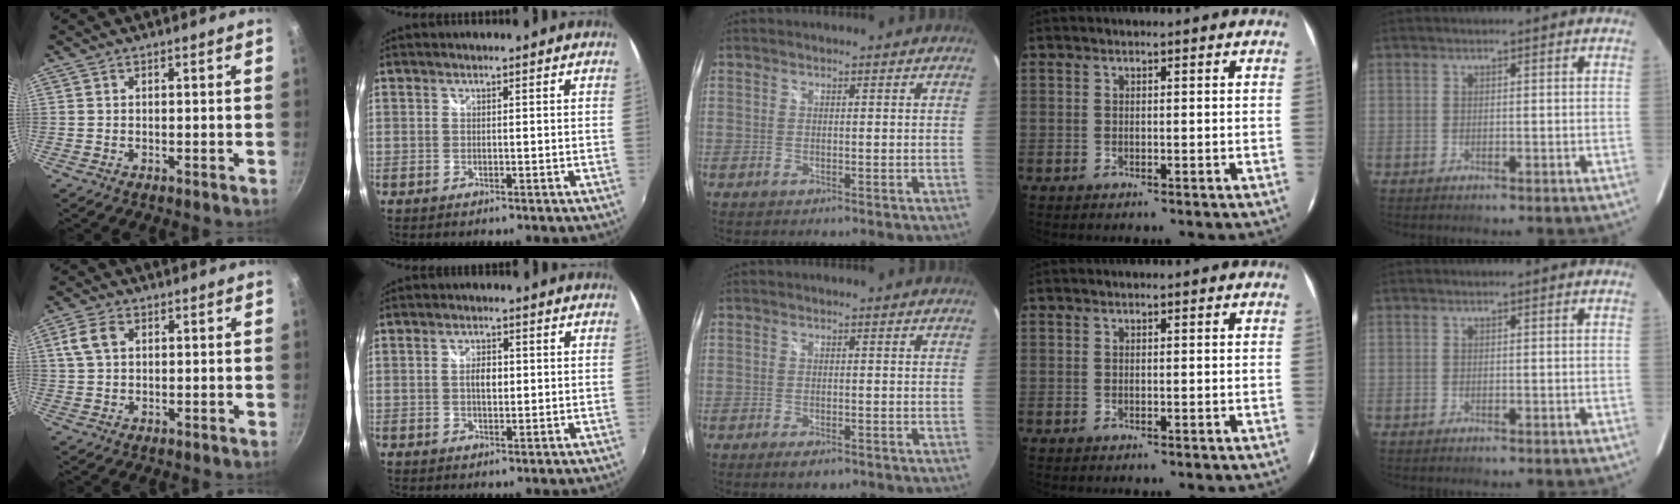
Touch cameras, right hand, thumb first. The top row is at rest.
{"thumb": {"total": 5.0, "force": [1.5, 3.4, 3.4], "torque": [-0.062, 0.007, 0.025]}, "index": {"total": 3.1, "force": [0.2, 1.8, 2.5], "torque": [-0.041, 0.005, 0.002]}, "middle": {"total": 2.8, "force": [-1.8, 1.1, 1.8], "torque": [-0.036, -0.011, -0.029]}}